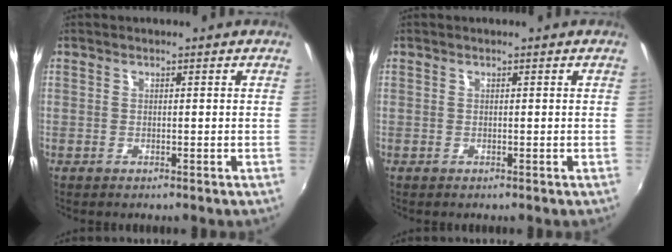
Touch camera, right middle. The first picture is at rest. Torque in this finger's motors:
{"motor_torque": [-0.92, -0.62, -0.01, 0.00]}